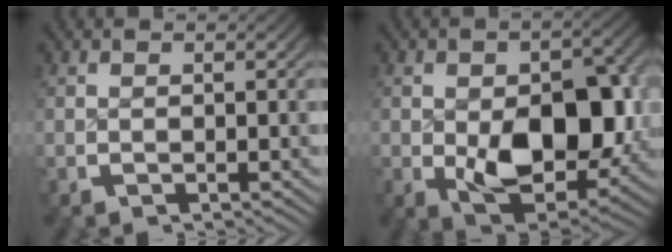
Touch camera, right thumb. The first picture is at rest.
{"total": 11.3, "force": [-1.3, 7.1, 8.7], "torque": [-0.163, -0.055, 0.003]}